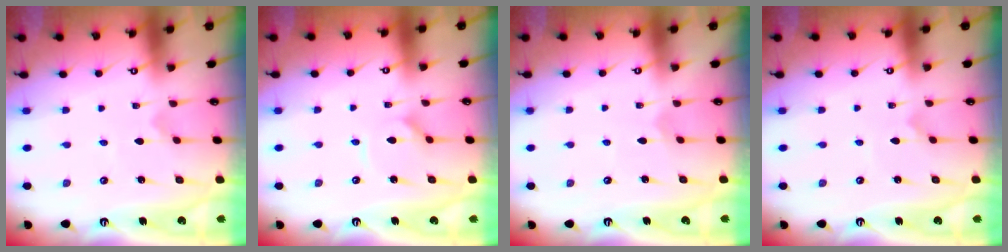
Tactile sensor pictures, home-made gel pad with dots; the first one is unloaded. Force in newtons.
{"total": 1.8, "press": 1.7, "slide": 0.2}
{"total": 2.0, "press": 2.0, "slide": 0.2}
{"total": 0.0}